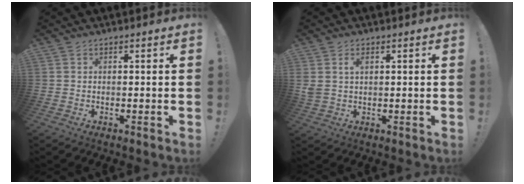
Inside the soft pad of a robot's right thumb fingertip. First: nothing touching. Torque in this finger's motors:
{"motor_torque": [0.41, 0.31, 0.60, 0.23, 0.00]}